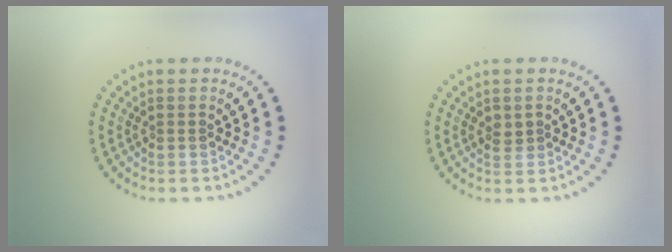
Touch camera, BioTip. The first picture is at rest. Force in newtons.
{"total": 1.1, "press": 1.0, "slide": 0.3}